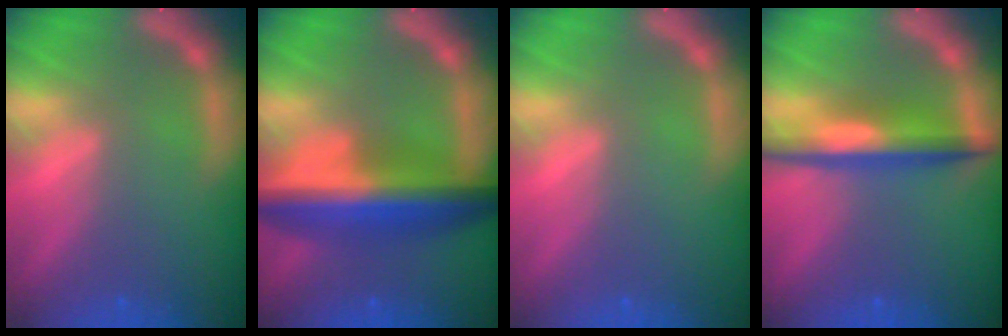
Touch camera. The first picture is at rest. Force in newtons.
{"total": 9.5}
{"total": 0.0}
{"total": 5.5}